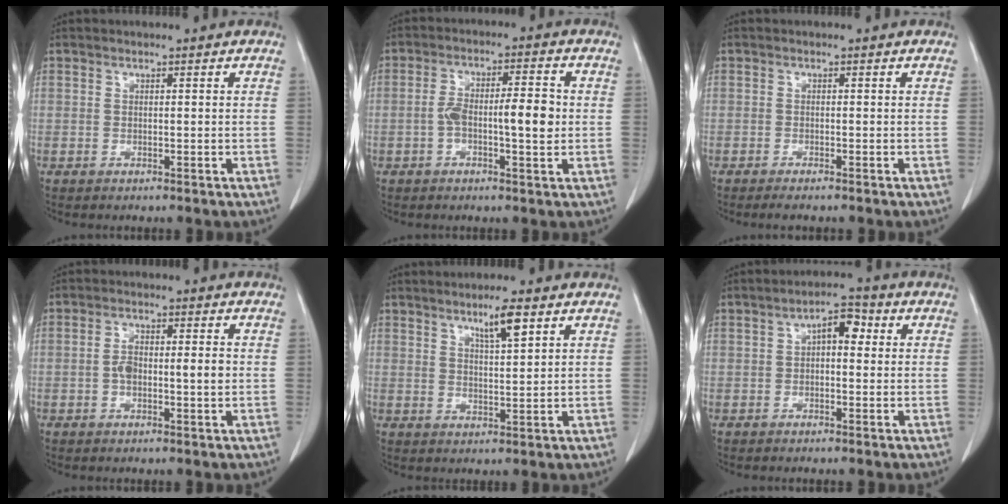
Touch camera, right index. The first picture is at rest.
{"total": 7.7, "force": [-0.7, 1.9, 7.5], "torque": [-0.135, 0.015, -0.013]}
{"total": 1.9, "force": [-1.6, 0.1, 1.0], "torque": [-0.014, -0.004, -0.022]}
{"total": 5.1, "force": [-0.3, 1.7, 4.8], "torque": [-0.091, 0.010, -0.005]}
{"total": 4.7, "force": [2.9, 0.3, 3.8], "torque": [-0.063, -0.003, 0.050]}
{"total": 4.6, "force": [0.9, 2.2, 4.0], "torque": [-0.059, 0.024, 0.009]}